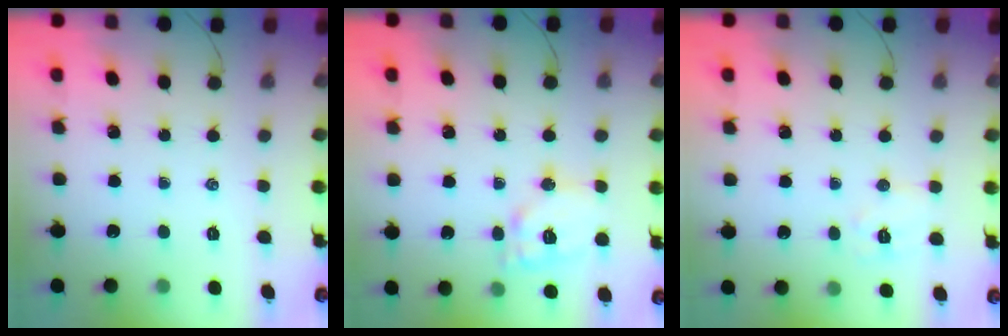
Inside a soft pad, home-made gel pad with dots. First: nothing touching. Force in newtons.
{"total": 13.2, "press": 13.1, "slide": 1.8}
{"total": 6.5, "press": 6.4, "slide": 1.1}